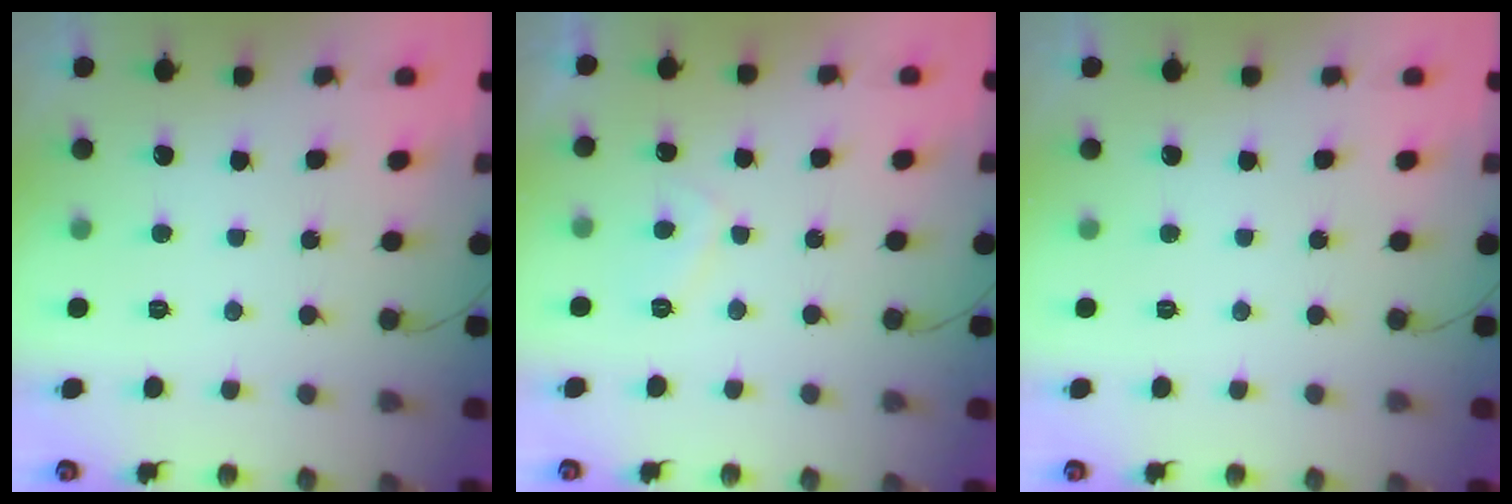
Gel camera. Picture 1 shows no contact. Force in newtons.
{"total": 2.5, "press": 2.4, "slide": 0.8}
{"total": 0.0}